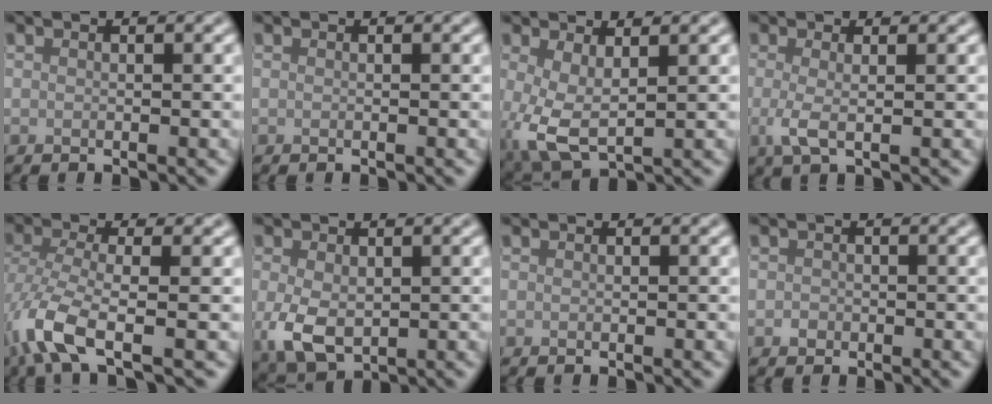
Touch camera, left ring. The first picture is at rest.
{"total": 0.0}
{"total": 4.3, "force": [0.1, 1.8, 3.8], "torque": [-0.093, -0.011, 0.004]}
{"total": 2.3, "force": [-0.2, 0.6, 2.2], "torque": [-0.044, -0.005, -0.005]}
{"total": 5.8, "force": [-2.7, 1.9, 4.8], "torque": [-0.119, -0.011, -0.064]}
{"total": 4.6, "force": [-0.5, 3.0, 3.5], "torque": [-0.081, -0.015, -0.002]}
{"total": 0.0}
{"total": 0.8, "force": [-0.3, 0.7, 0.1], "torque": [0.003, -0.003, -0.007]}